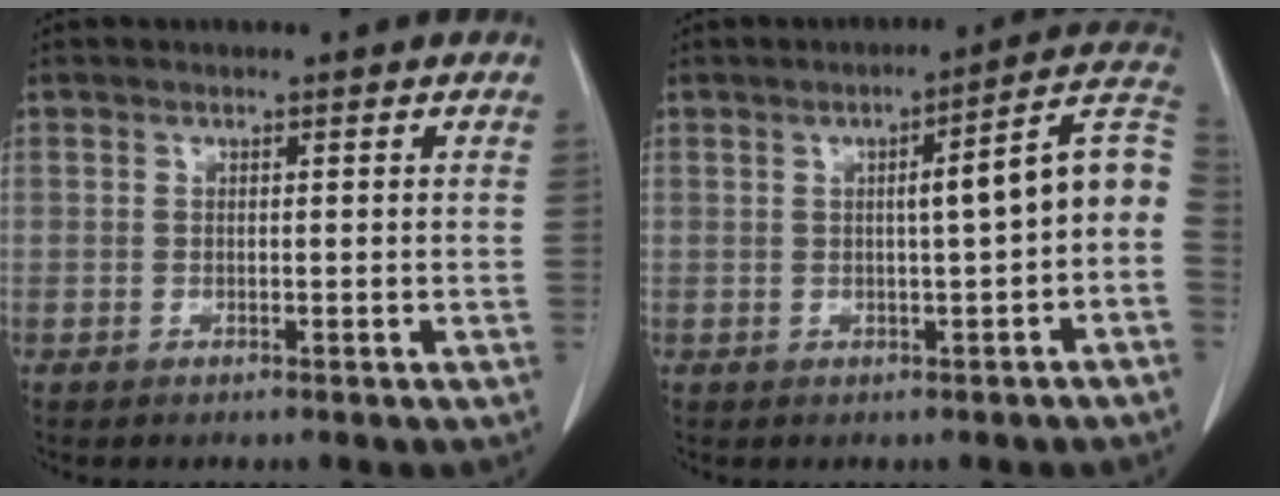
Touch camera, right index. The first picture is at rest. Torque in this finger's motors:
{"motor_torque": [0.95, 0.05, 0.26, 0.10]}